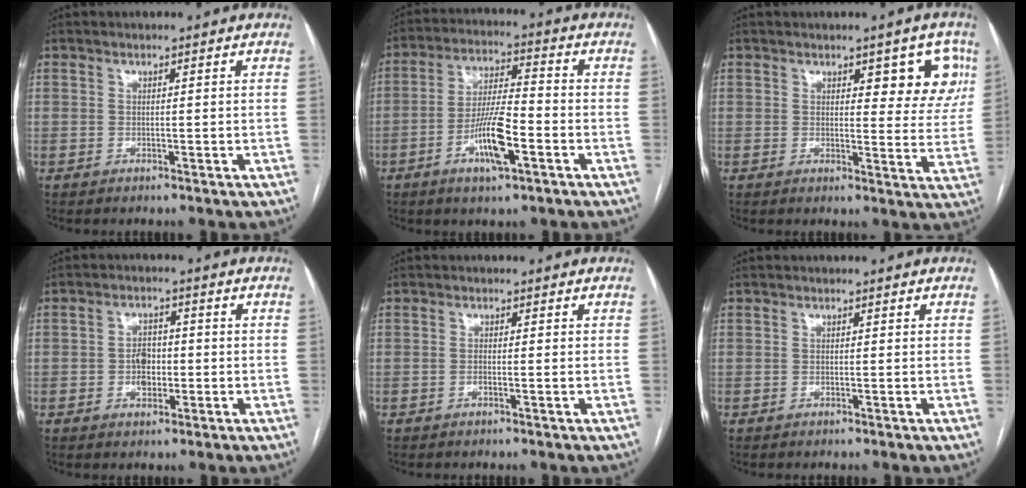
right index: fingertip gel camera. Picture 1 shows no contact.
{"total": 9.9, "force": [-3.9, 1.8, 8.9], "torque": [-0.170, 0.000, -0.070]}
{"total": 7.7, "force": [3.5, 3.2, 6.0], "torque": [-0.051, 0.006, 0.040]}
{"total": 3.8, "force": [-0.7, 2.6, 2.7], "torque": [-0.046, 0.006, -0.012]}
{"total": 1.0, "force": [-0.3, 0.0, 0.9], "torque": [-0.016, 0.001, -0.005]}
{"total": 0.0}